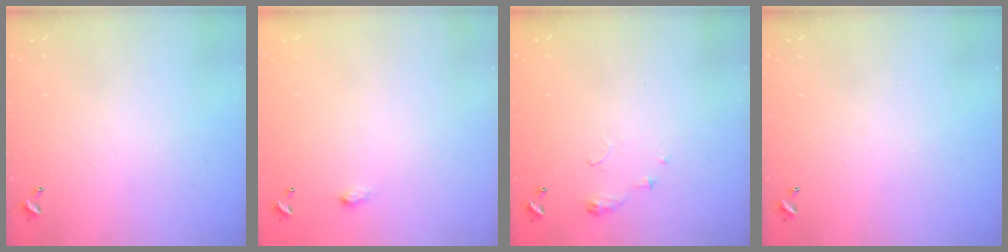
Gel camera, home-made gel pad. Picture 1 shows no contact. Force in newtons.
{"total": 1.3, "press": 1.3, "slide": 0.2}
{"total": 5.8, "press": 5.8, "slide": 0.6}
{"total": 0.0}